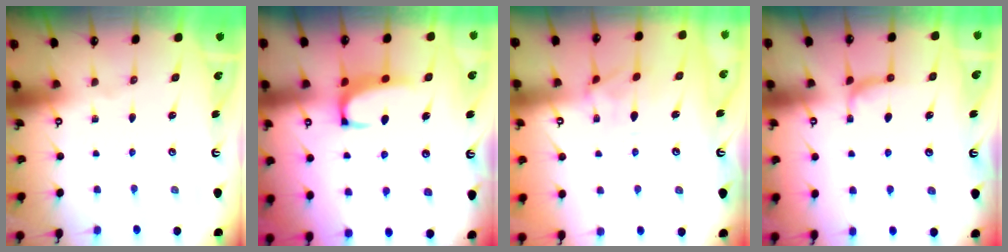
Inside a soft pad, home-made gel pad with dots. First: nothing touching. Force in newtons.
{"total": 1.4, "press": 1.1, "slide": 0.8}
{"total": 1.4, "press": 1.1, "slide": 0.9}
{"total": 2.9, "press": 2.7, "slide": 0.9}